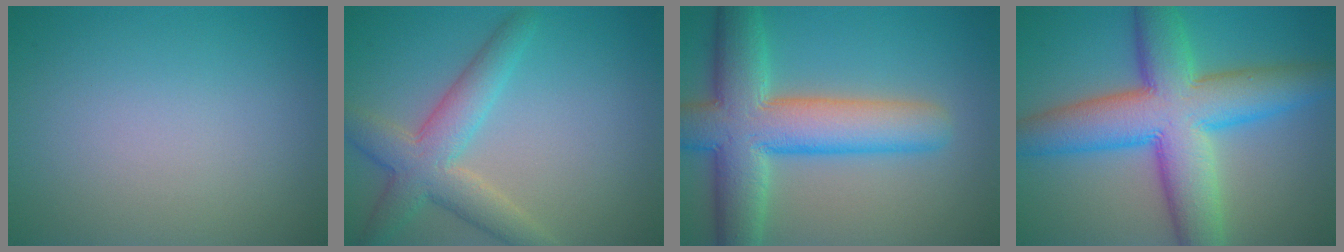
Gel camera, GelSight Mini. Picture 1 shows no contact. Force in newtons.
{"total": 4.3, "press": 4.3, "slide": 0.3}
{"total": 10.0, "press": 10.0, "slide": 0.5}
{"total": 11.3, "press": 11.3, "slide": 0.1}